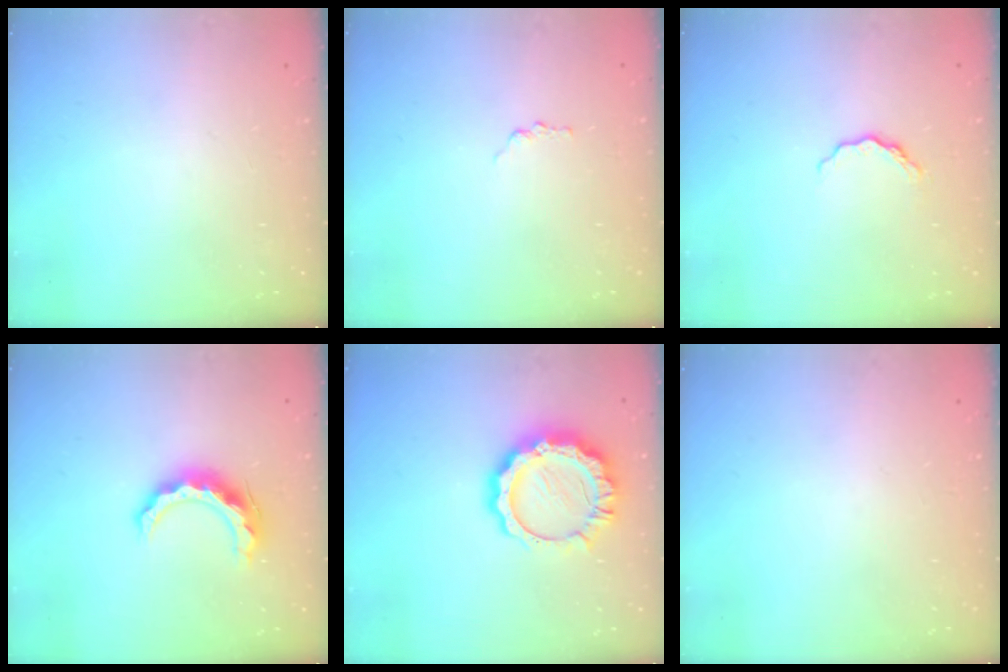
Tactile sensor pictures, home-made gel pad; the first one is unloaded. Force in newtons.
{"total": 1.2, "press": 1.2, "slide": 0.2}
{"total": 6.7, "press": 6.7, "slide": 0.6}
{"total": 11.7, "press": 11.6, "slide": 0.8}
{"total": 12.7, "press": 12.7, "slide": 1.0}
{"total": 1.7, "press": 1.7, "slide": 0.1}